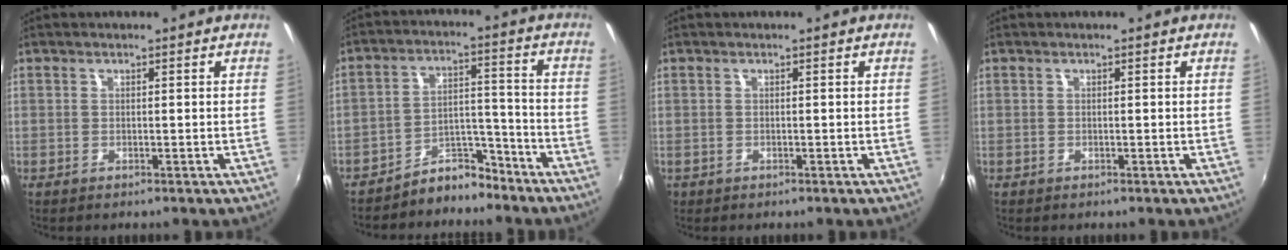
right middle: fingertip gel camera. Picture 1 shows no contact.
{"total": 7.1, "force": [-6.4, 2.9, 1.1], "torque": [-0.013, 0.038, -0.101]}
{"total": 0.6, "force": [-0.3, 0.5, 0.1], "torque": [-0.002, -0.003, -0.005]}
{"total": 0.0}